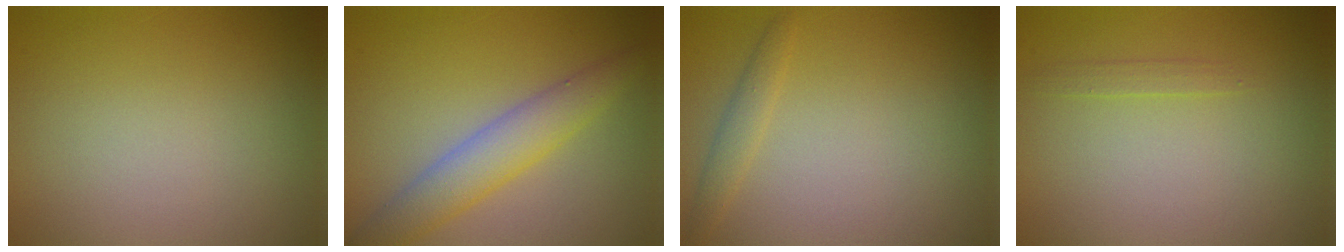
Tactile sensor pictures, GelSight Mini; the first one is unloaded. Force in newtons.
{"total": 3.9, "press": 3.9, "slide": 0.1}
{"total": 1.3, "press": 1.3, "slide": 0.1}
{"total": 0.7, "press": 0.7, "slide": 0.1}